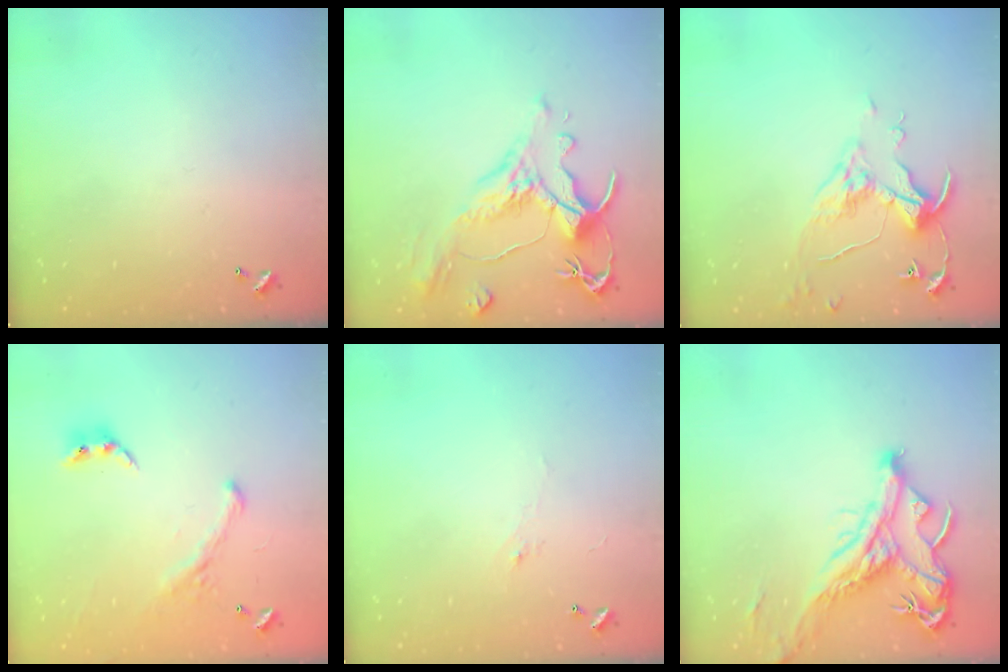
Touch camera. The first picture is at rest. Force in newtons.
{"total": 1.6, "press": 0.0, "slide": 1.6}
{"total": 6.2, "press": 6.1, "slide": 0.8}
{"total": 1.6, "press": 1.1, "slide": 1.2}
{"total": 1.2, "press": 0.8, "slide": 0.8}
{"total": 3.5, "press": 3.3, "slide": 1.3}